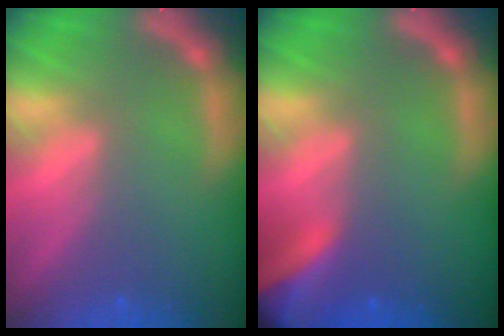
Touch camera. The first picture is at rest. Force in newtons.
{"total": 9.0}